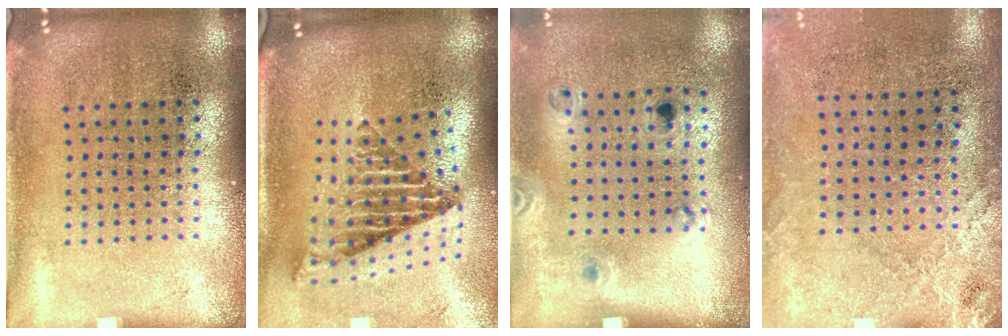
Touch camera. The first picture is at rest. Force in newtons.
{"total": 2.6, "press": 1.6, "slide": 2.0}
{"total": 1.2, "press": 0.7, "slide": 1.0}
{"total": 2.5, "press": 2.1, "slide": 1.3}